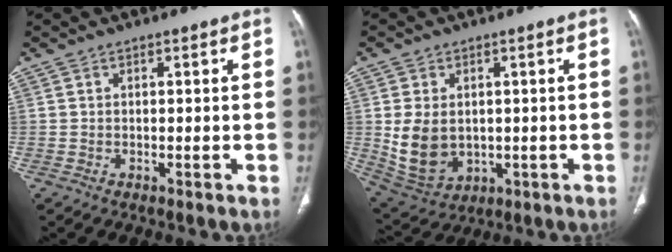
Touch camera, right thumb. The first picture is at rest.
{"total": 10.1, "force": [0.1, 7.3, 7.0], "torque": [-0.122, -0.007, 0.028]}